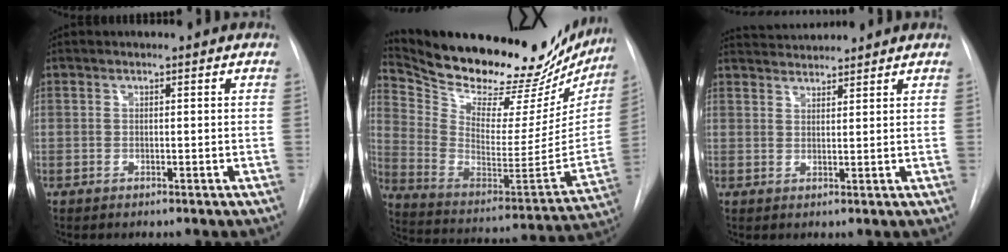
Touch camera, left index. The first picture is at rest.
{"total": 31.6, "force": [27.7, 9.5, 12.0], "torque": [-0.211, -0.067, 0.383]}
{"total": 4.7, "force": [4.7, -0.1, 0.6], "torque": [-0.017, 0.027, 0.080]}